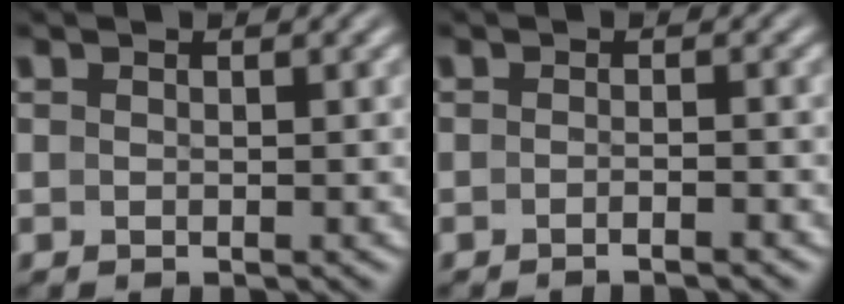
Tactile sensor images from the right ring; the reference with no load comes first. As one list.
[{"total": 1.8, "force": [-1.6, -0.4, 0.6], "torque": [-0.006, 0.001, -0.029]}]